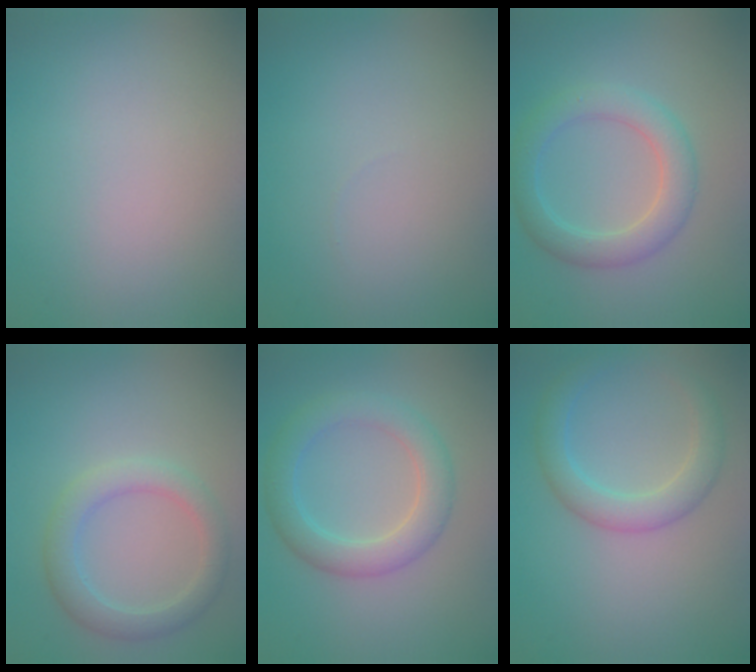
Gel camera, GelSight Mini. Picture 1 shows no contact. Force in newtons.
{"total": 0.0}
{"total": 4.1, "press": 4.0, "slide": 0.2}
{"total": 3.3, "press": 3.3, "slide": 0.2}
{"total": 4.2, "press": 4.2, "slide": 0.1}
{"total": 3.6, "press": 3.6, "slide": 0.1}